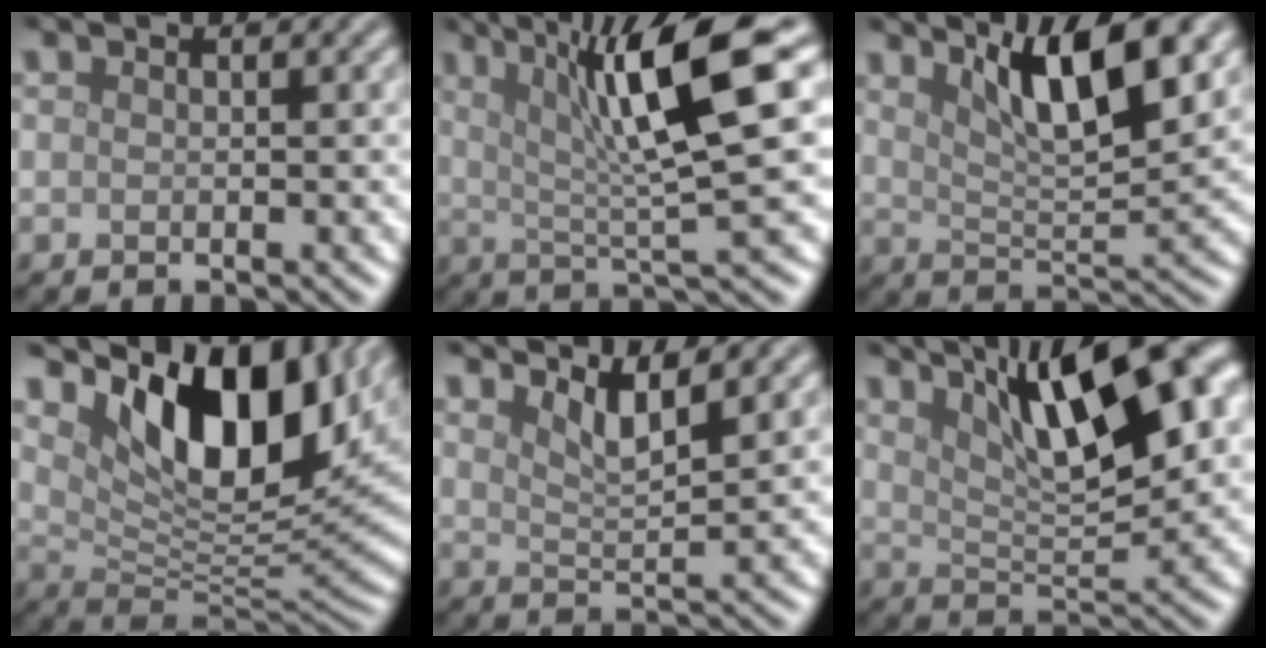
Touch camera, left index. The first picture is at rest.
{"total": 10.6, "force": [3.1, 2.0, 9.9], "torque": [-0.145, 0.005, 0.052]}
{"total": 7.5, "force": [4.2, 1.8, 6.0], "torque": [-0.090, 0.002, 0.073]}
{"total": 11.9, "force": [5.8, 5.5, 8.8], "torque": [-0.140, -0.008, 0.109]}
{"total": 3.1, "force": [2.3, 0.5, 1.9], "torque": [-0.030, -0.004, 0.043]}
{"total": 12.6, "force": [5.8, 3.8, 10.5], "torque": [-0.144, 0.023, 0.086]}